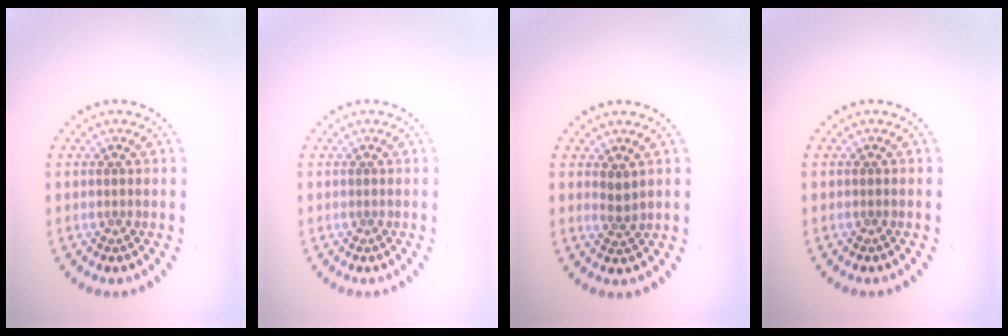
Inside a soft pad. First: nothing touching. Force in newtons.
{"total": 0.0}
{"total": 1.5, "press": 1.0, "slide": 1.0}
{"total": 0.0}